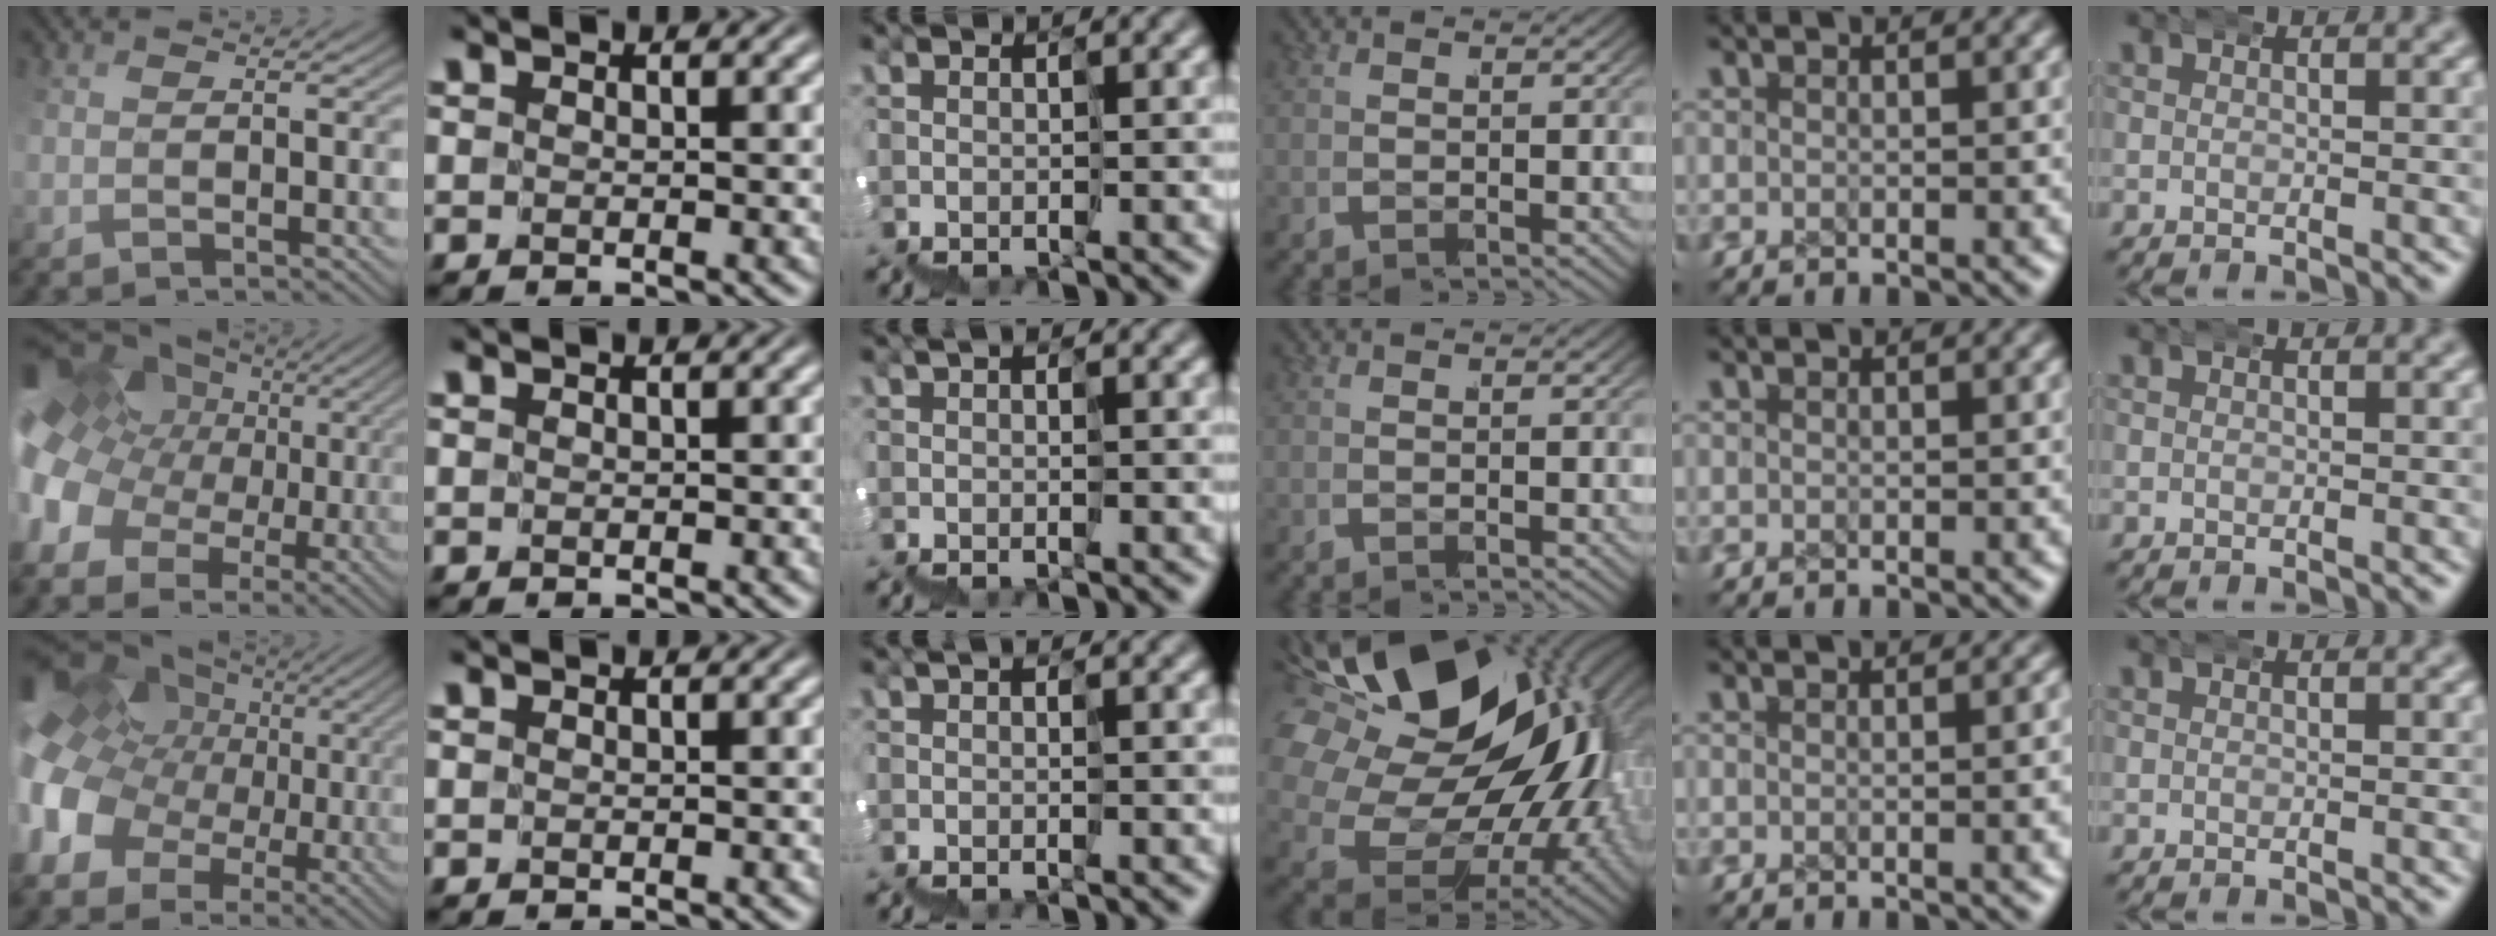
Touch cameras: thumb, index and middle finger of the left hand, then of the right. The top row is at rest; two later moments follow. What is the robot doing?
{"motion": "wrap", "object": "ethernet cable"}